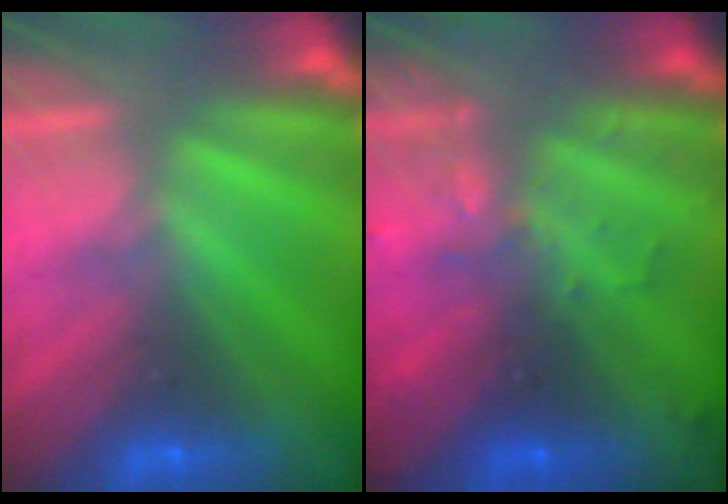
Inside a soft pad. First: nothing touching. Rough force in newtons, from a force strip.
{"total": 3.0}